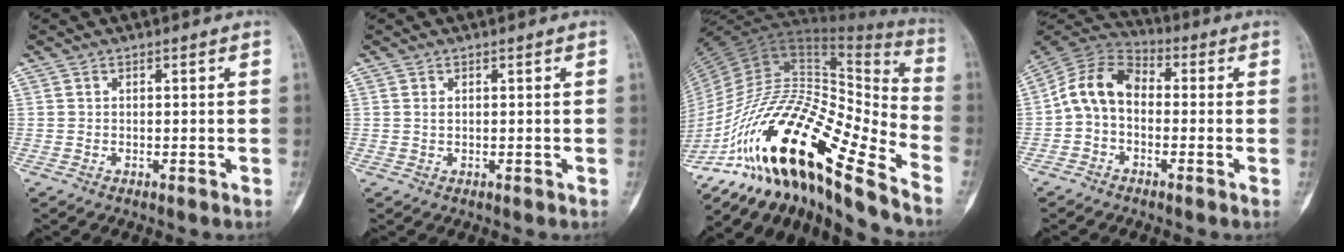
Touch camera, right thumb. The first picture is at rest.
{"total": 0.9, "force": [0.3, 0.5, 0.7], "torque": [-0.011, 0.003, 0.008]}
{"total": 31.6, "force": [-19.4, 9.0, 23.3], "torque": [-0.411, 0.068, -0.338]}
{"total": 10.3, "force": [-0.7, 7.3, 7.2], "torque": [-0.120, 0.034, -0.032]}